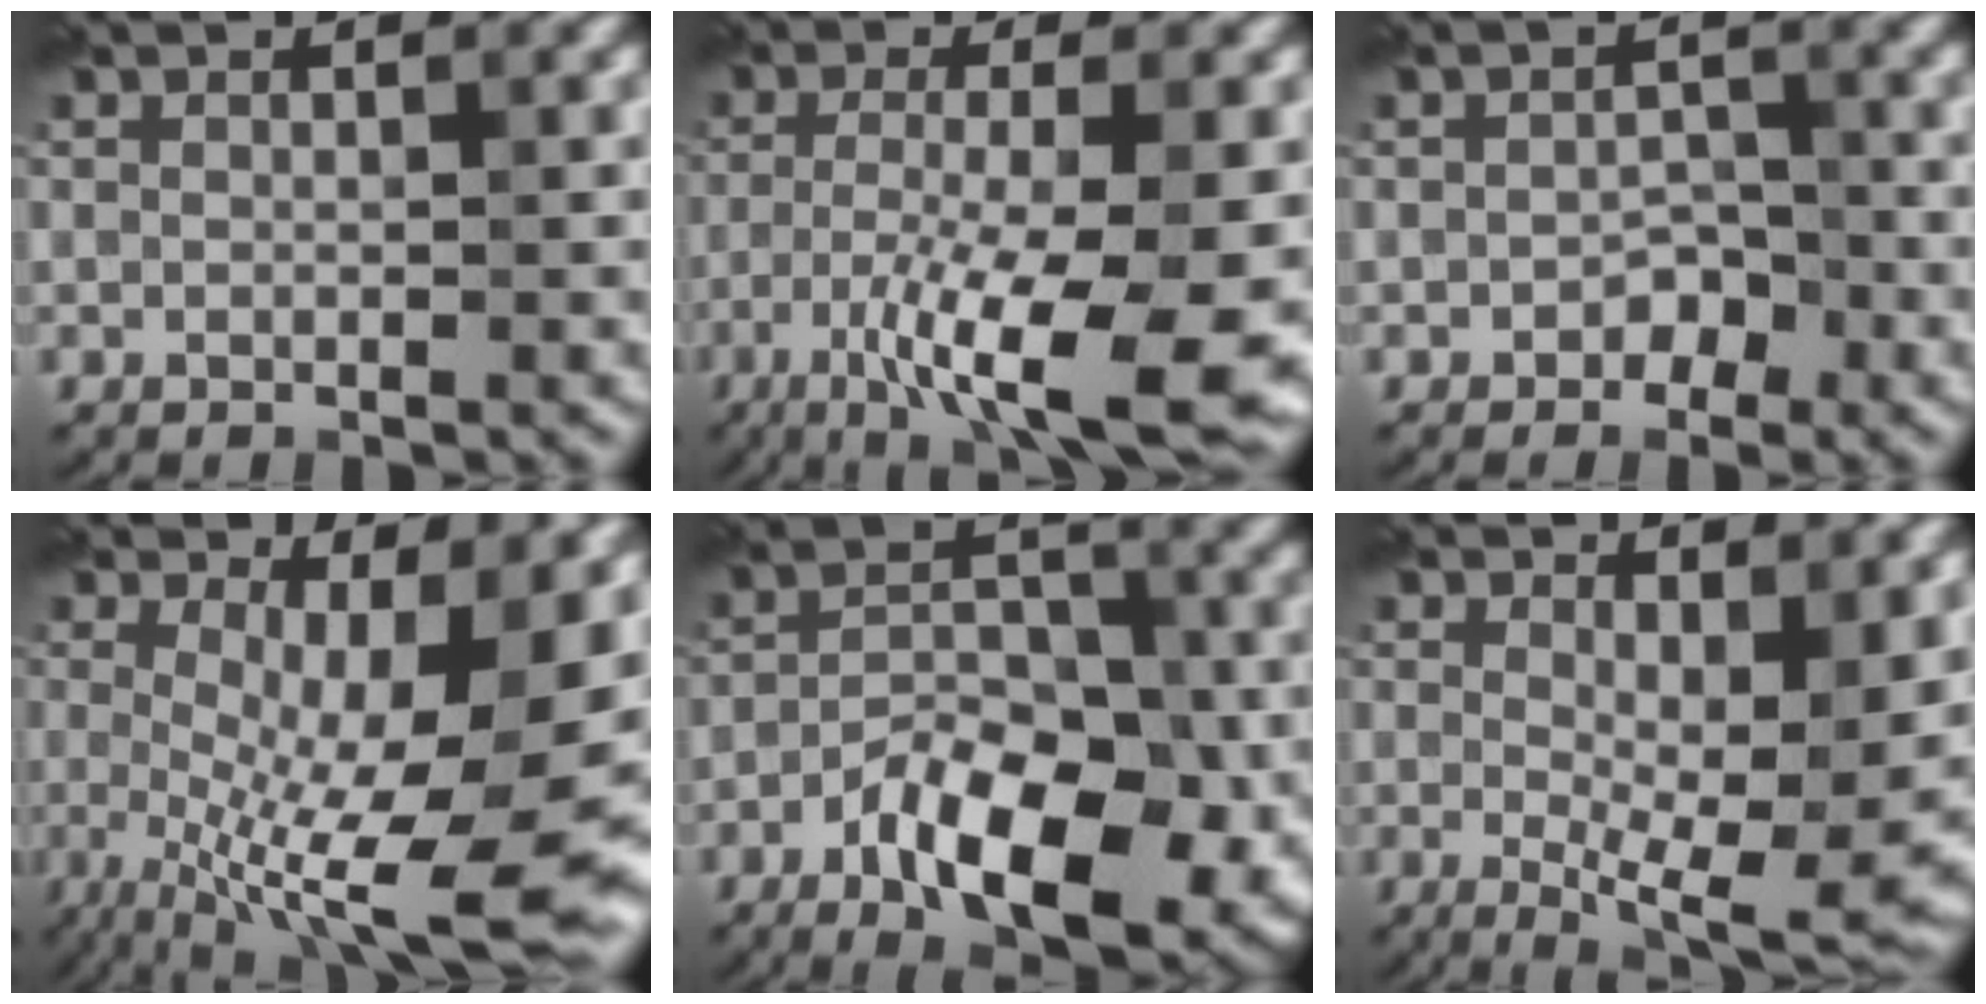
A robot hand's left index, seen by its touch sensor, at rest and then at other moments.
{"total": 10.7, "force": [-4.5, 2.4, 9.4], "torque": [-0.166, -0.017, -0.077]}
{"total": 1.9, "force": [-1.0, 1.3, 0.9], "torque": [-0.010, 0.003, -0.018]}
{"total": 15.5, "force": [-1.9, 5.1, 14.5], "torque": [-0.192, -0.016, -0.016]}
{"total": 9.8, "force": [-4.8, 4.2, 7.4], "torque": [-0.118, 0.005, -0.084]}
{"total": 9.3, "force": [0.3, 3.7, 8.5], "torque": [-0.129, -0.020, 0.008]}